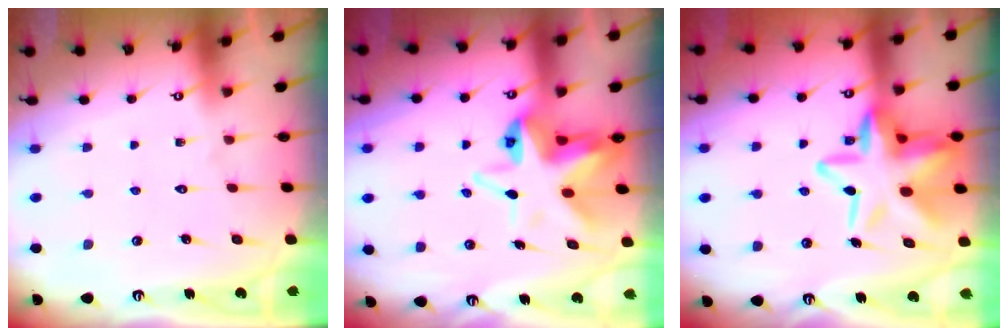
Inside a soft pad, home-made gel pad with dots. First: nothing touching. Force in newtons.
{"total": 9.9, "press": 9.8, "slide": 1.1}
{"total": 17.9, "press": 17.8, "slide": 2.1}